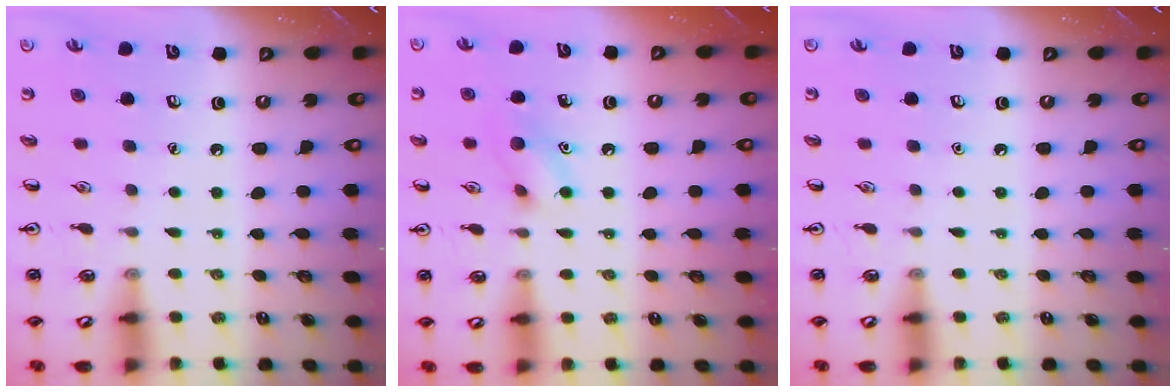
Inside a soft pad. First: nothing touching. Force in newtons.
{"total": 8.5, "press": 8.4, "slide": 1.4}
{"total": 0.0}